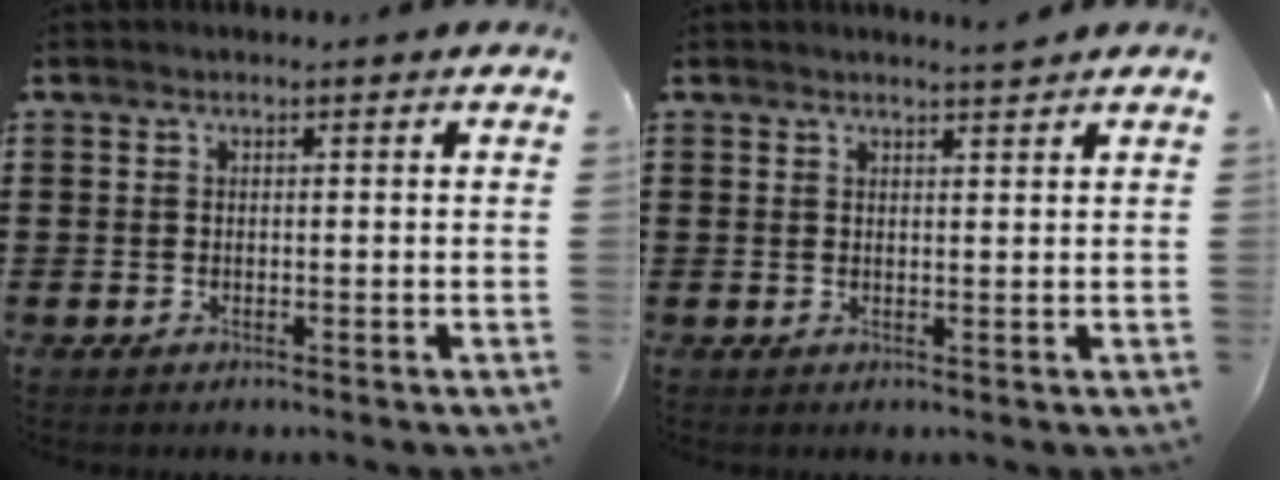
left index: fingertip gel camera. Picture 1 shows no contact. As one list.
[{"total": 1.9, "force": [1.8, -0.1, 0.6], "torque": [-0.015, 0.000, 0.034]}]